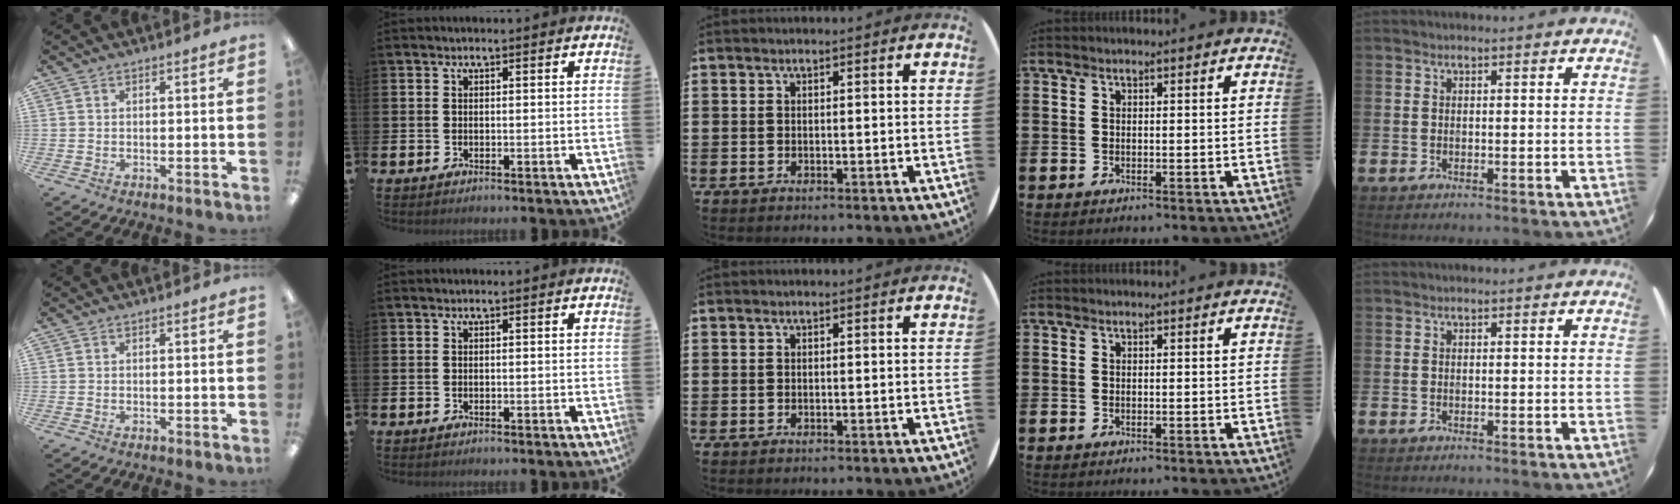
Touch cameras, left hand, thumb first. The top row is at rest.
{}